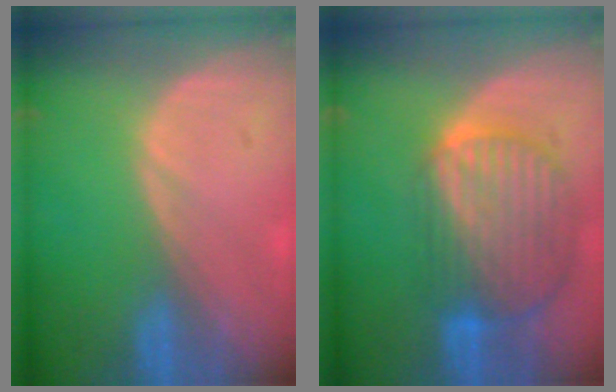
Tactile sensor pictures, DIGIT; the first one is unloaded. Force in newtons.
{"total": 10.4, "press": 8.7, "slide": 5.6}